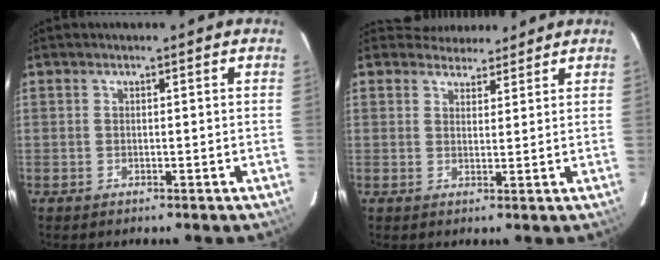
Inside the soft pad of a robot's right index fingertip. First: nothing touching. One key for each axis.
{"total": 4.8, "fx": 4.4, "fy": 1.6, "fz": -0.9, "tx": 0.020, "ty": 0.015, "tz": 0.064}